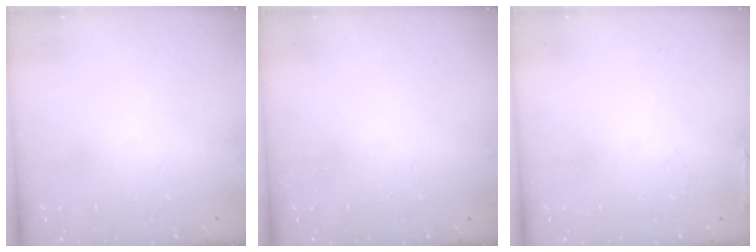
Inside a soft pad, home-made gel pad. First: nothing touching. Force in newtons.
{"total": 0.0}
{"total": 5.2, "press": 5.0, "slide": 1.3}